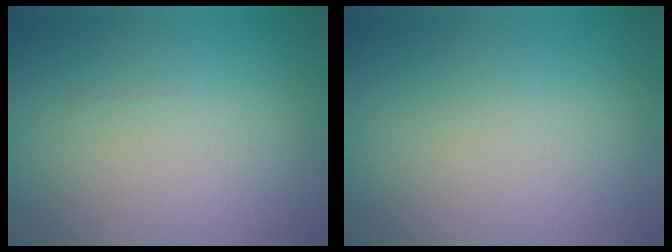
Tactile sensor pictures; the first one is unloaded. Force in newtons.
{"total": 0.0}